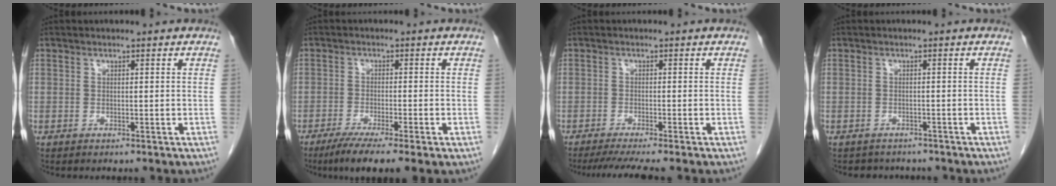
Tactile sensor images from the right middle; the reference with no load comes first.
{"total": 7.0, "force": [-4.6, 0.2, 5.3], "torque": [-0.086, -0.017, -0.074]}
{"total": 5.6, "force": [-4.6, -0.6, 3.1], "torque": [-0.043, -0.017, -0.075]}
{"total": 3.8, "force": [-3.4, 1.7, 0.2], "torque": [-0.008, 0.003, -0.041]}